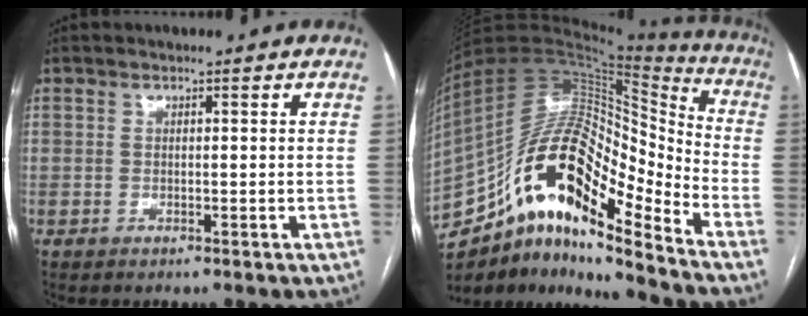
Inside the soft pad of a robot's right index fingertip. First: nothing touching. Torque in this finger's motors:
{"motor_torque": [1.04, -1.10, 1.05, 0.21]}